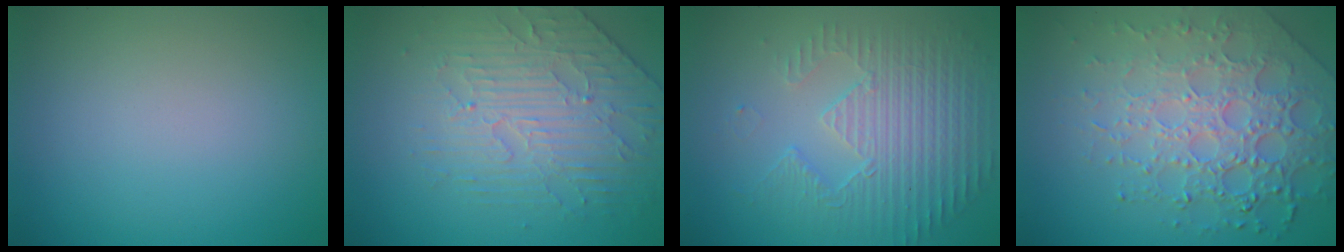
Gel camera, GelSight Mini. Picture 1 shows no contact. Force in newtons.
{"total": 3.9, "press": 3.6, "slide": 1.6}
{"total": 4.0, "press": 3.6, "slide": 1.7}
{"total": 8.0, "press": 5.6, "slide": 5.8}